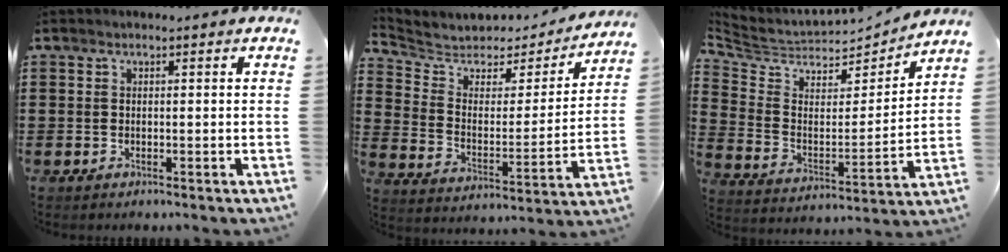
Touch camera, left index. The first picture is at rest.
{"total": 4.9, "force": [4.2, 2.2, 1.0], "torque": [-0.051, -0.031, 0.067]}
{"total": 4.9, "force": [4.2, 2.3, 0.9], "torque": [-0.050, -0.033, 0.071]}